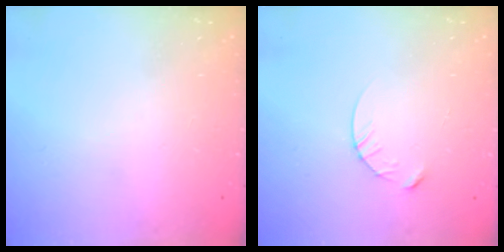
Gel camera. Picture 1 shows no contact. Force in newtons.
{"total": 4.6, "press": 4.5, "slide": 0.5}